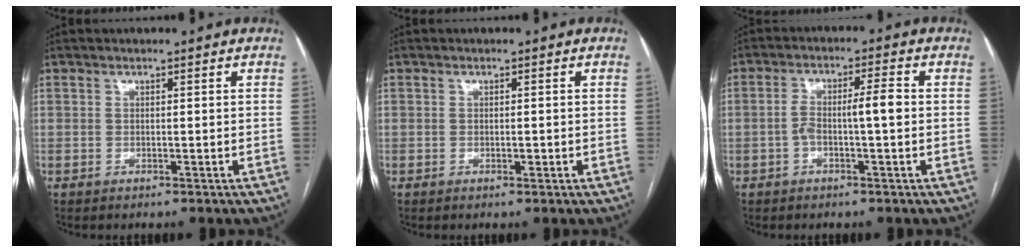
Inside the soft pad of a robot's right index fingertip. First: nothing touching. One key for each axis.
{"total": 0.8, "fx": -0.2, "fy": 0.3, "fz": 0.7, "tx": -0.012, "ty": -0.001, "tz": -0.002}
{"total": 5.2, "fx": -0.7, "fy": 0.7, "fz": 5.1, "tx": -0.096, "ty": 0.020, "tz": -0.011}